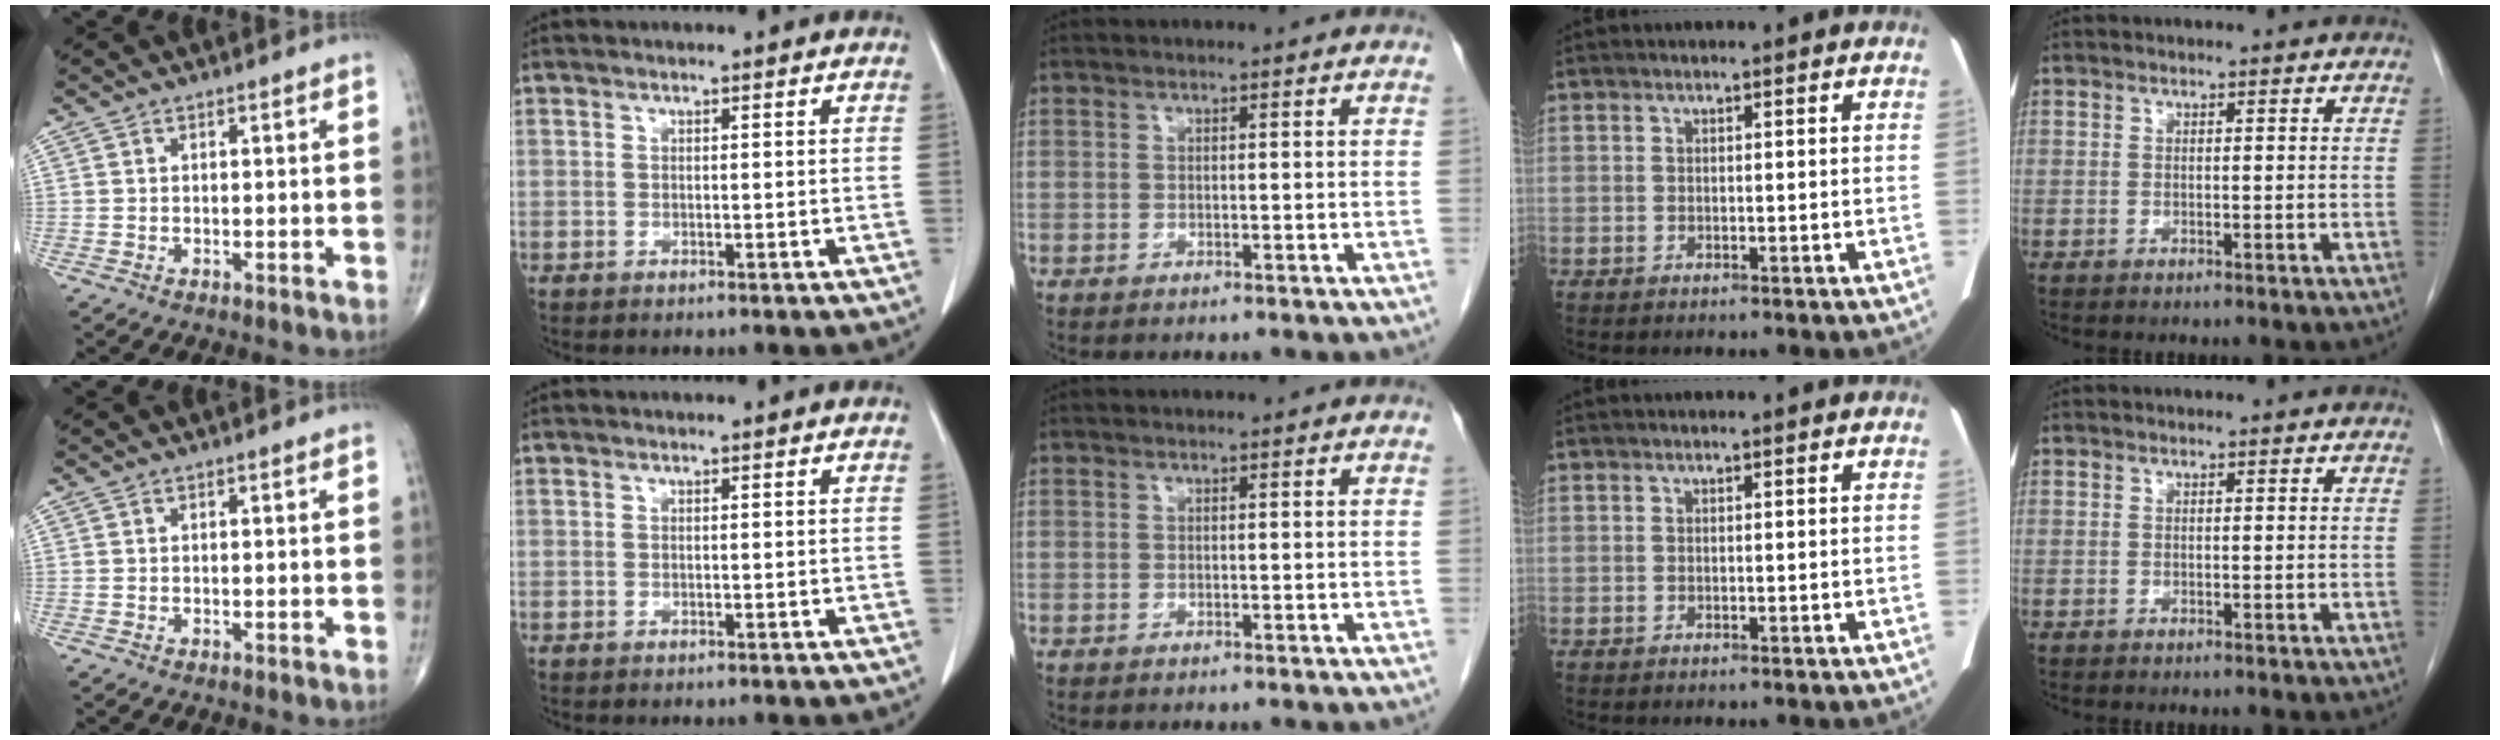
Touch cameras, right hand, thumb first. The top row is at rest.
{}